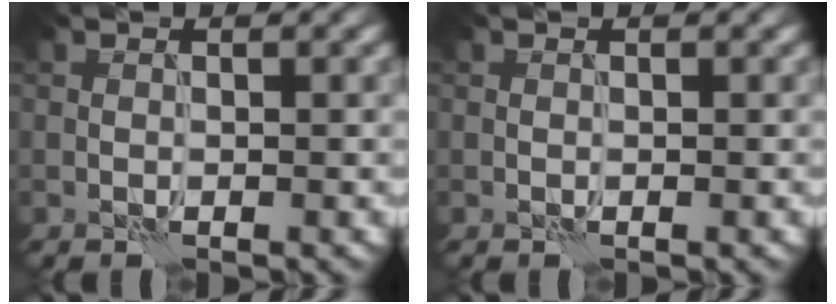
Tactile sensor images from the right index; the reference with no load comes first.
{"total": 0.0}